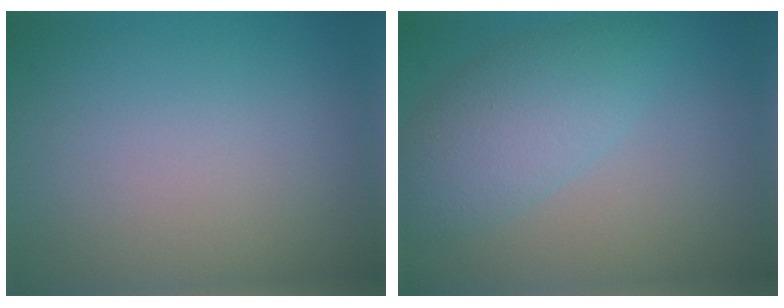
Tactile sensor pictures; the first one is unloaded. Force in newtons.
{"total": 4.7, "press": 4.7, "slide": 0.2}